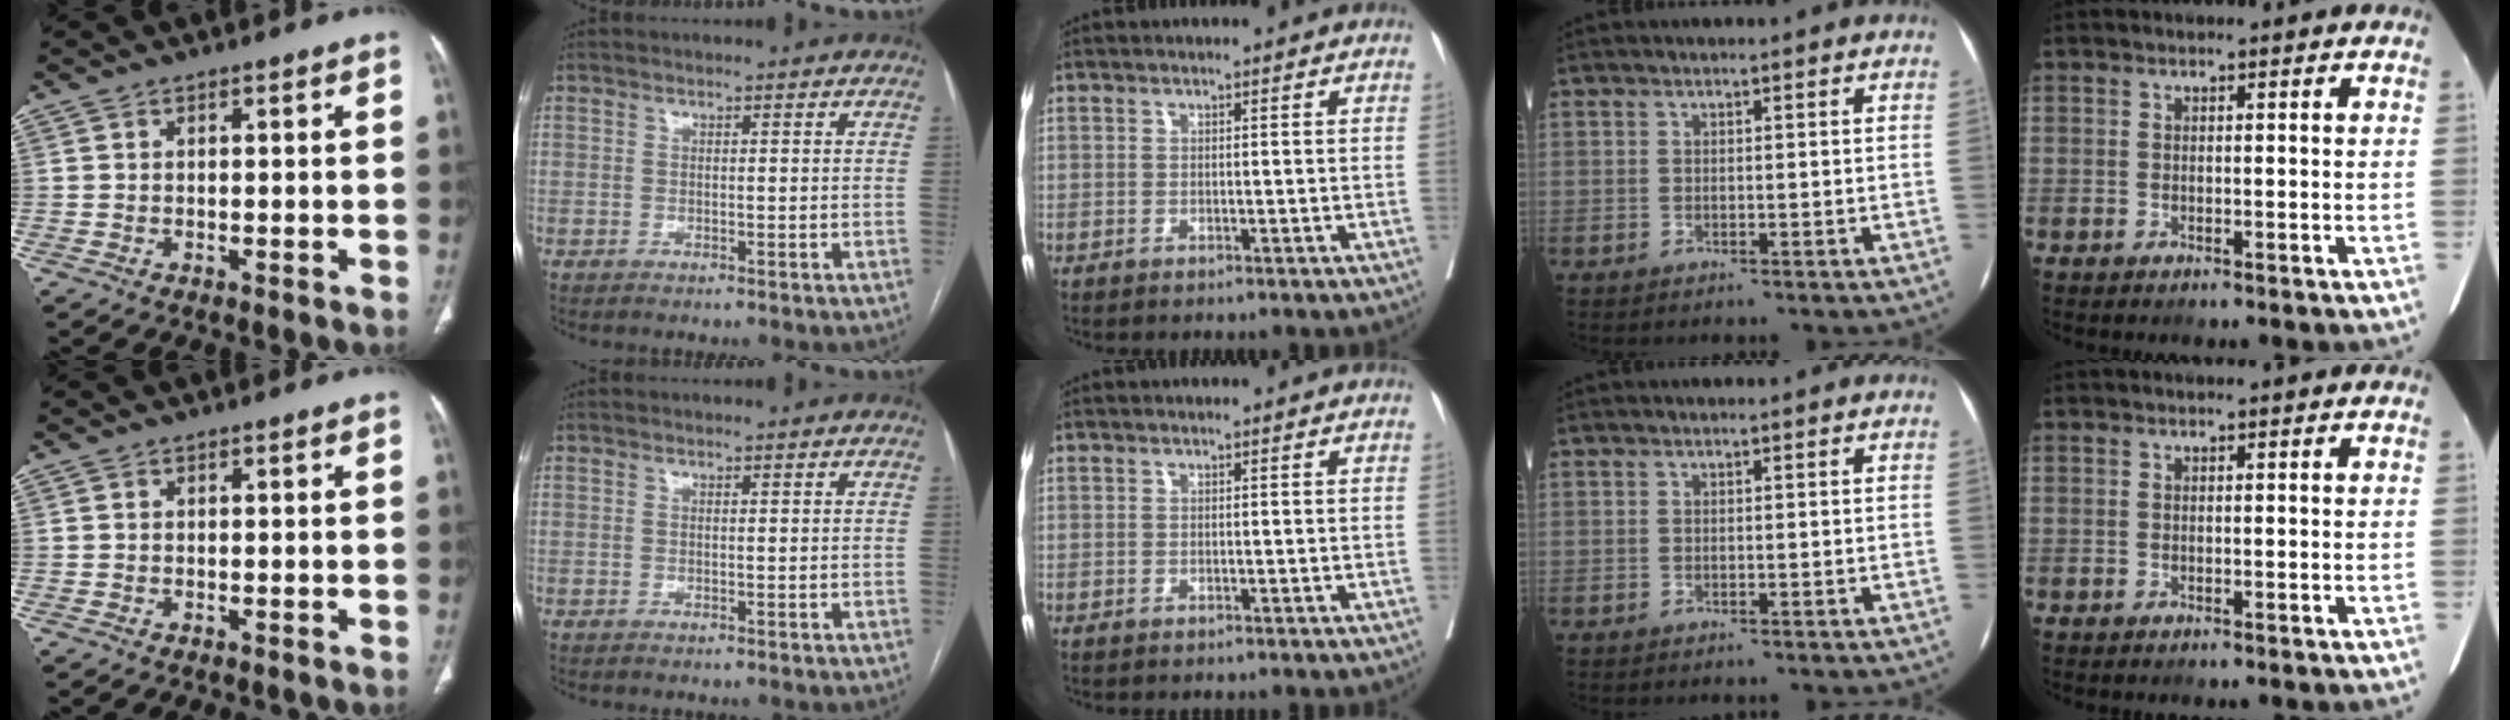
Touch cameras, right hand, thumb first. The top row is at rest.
{}